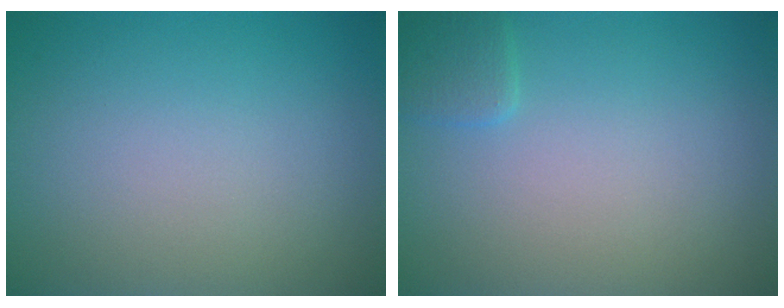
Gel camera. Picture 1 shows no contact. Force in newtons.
{"total": 1.3, "press": 1.3, "slide": 0.1}